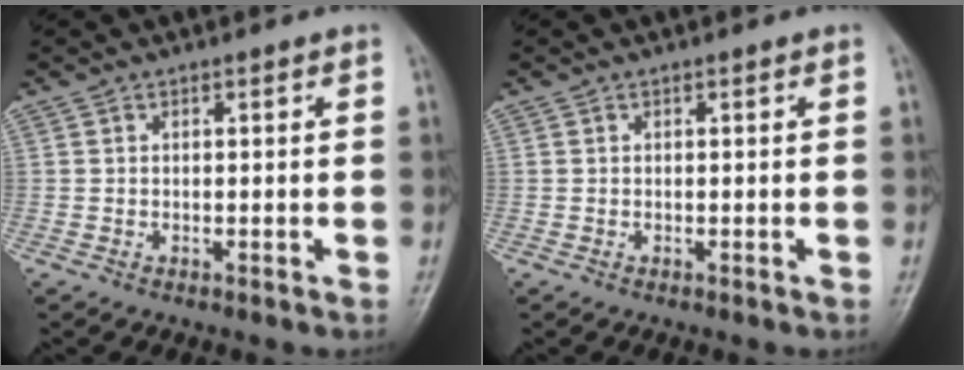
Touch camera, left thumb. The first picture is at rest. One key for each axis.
{"total": 0.0}